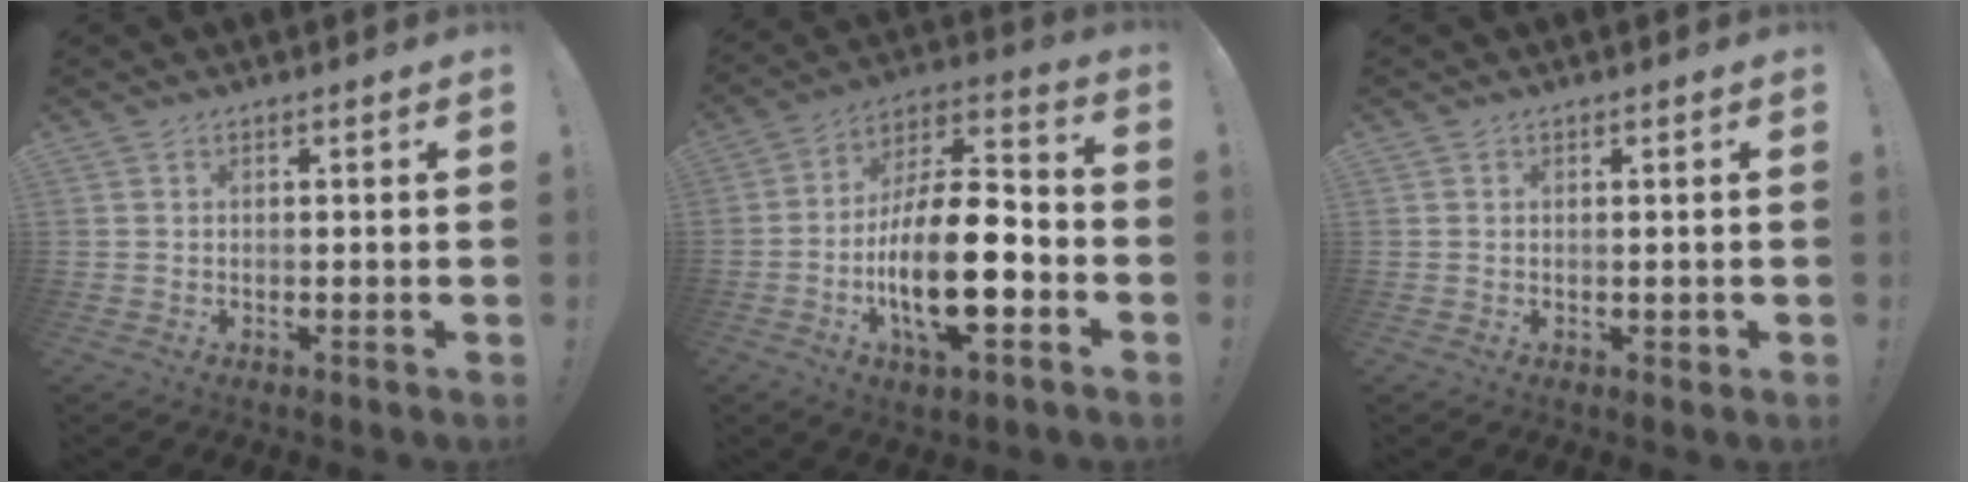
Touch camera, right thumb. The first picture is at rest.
{"total": 20.9, "force": [-6.6, 8.1, 18.1], "torque": [-0.334, 0.029, -0.105]}
{"total": 1.1, "force": [0.1, 0.9, 0.6], "torque": [-0.002, -0.001, 0.000]}